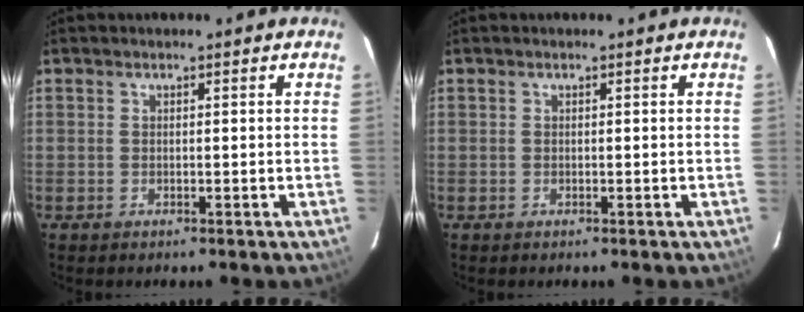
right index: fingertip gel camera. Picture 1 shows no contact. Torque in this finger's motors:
{"motor_torque": [0.00, 0.00, 0.00, 0.00]}